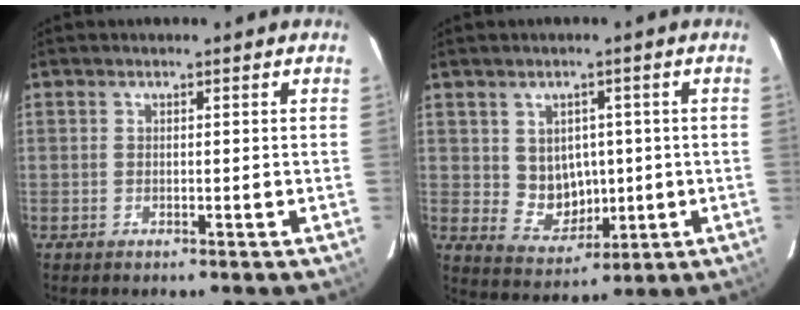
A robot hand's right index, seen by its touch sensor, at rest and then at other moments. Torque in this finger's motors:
{"motor_torque": [0.22, 0.06, 0.02, 0.01]}